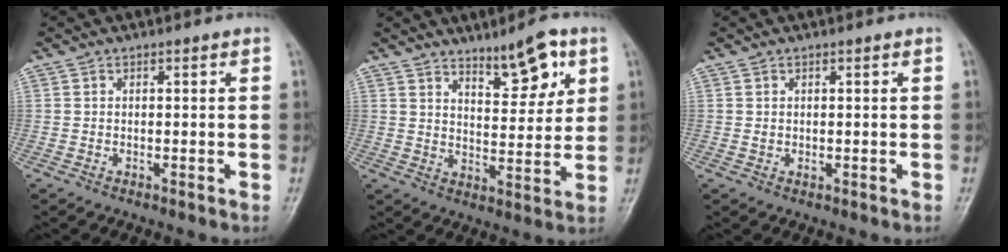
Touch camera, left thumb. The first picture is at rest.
{"total": 9.5, "force": [5.9, 3.2, 6.8], "torque": [-0.082, -0.040, 0.094]}
{"total": 1.1, "force": [0.6, 0.4, 0.8], "torque": [-0.013, -0.004, 0.012]}